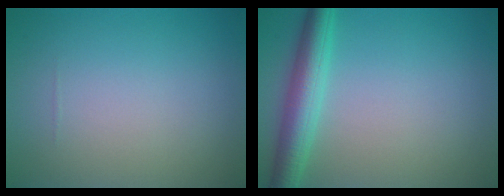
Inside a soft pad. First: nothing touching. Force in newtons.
{"total": 4.4, "press": 4.4, "slide": 0.1}